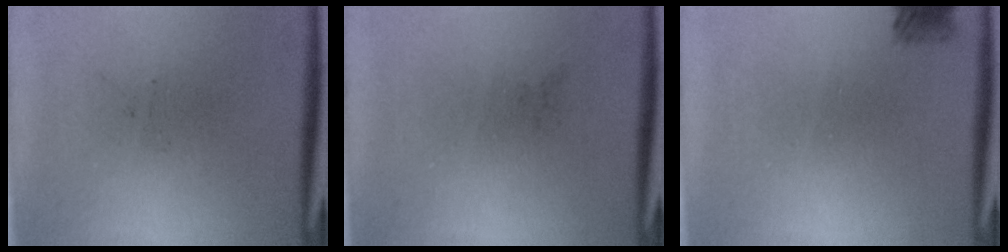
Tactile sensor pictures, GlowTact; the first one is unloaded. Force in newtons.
{"total": 0.0}
{"total": 2.1}